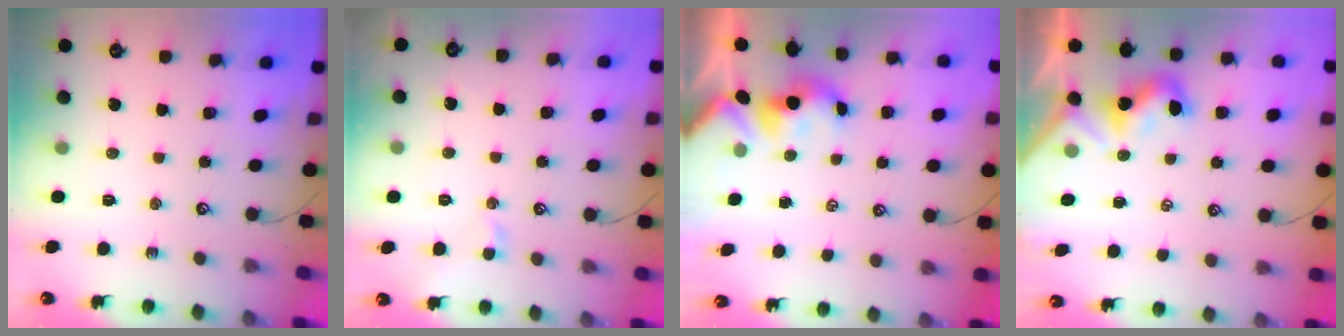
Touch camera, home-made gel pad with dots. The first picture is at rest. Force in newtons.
{"total": 1.0, "press": 1.0, "slide": 0.1}
{"total": 0.5, "press": 0.4, "slide": 0.4}
{"total": 1.6, "press": 1.6, "slide": 0.3}